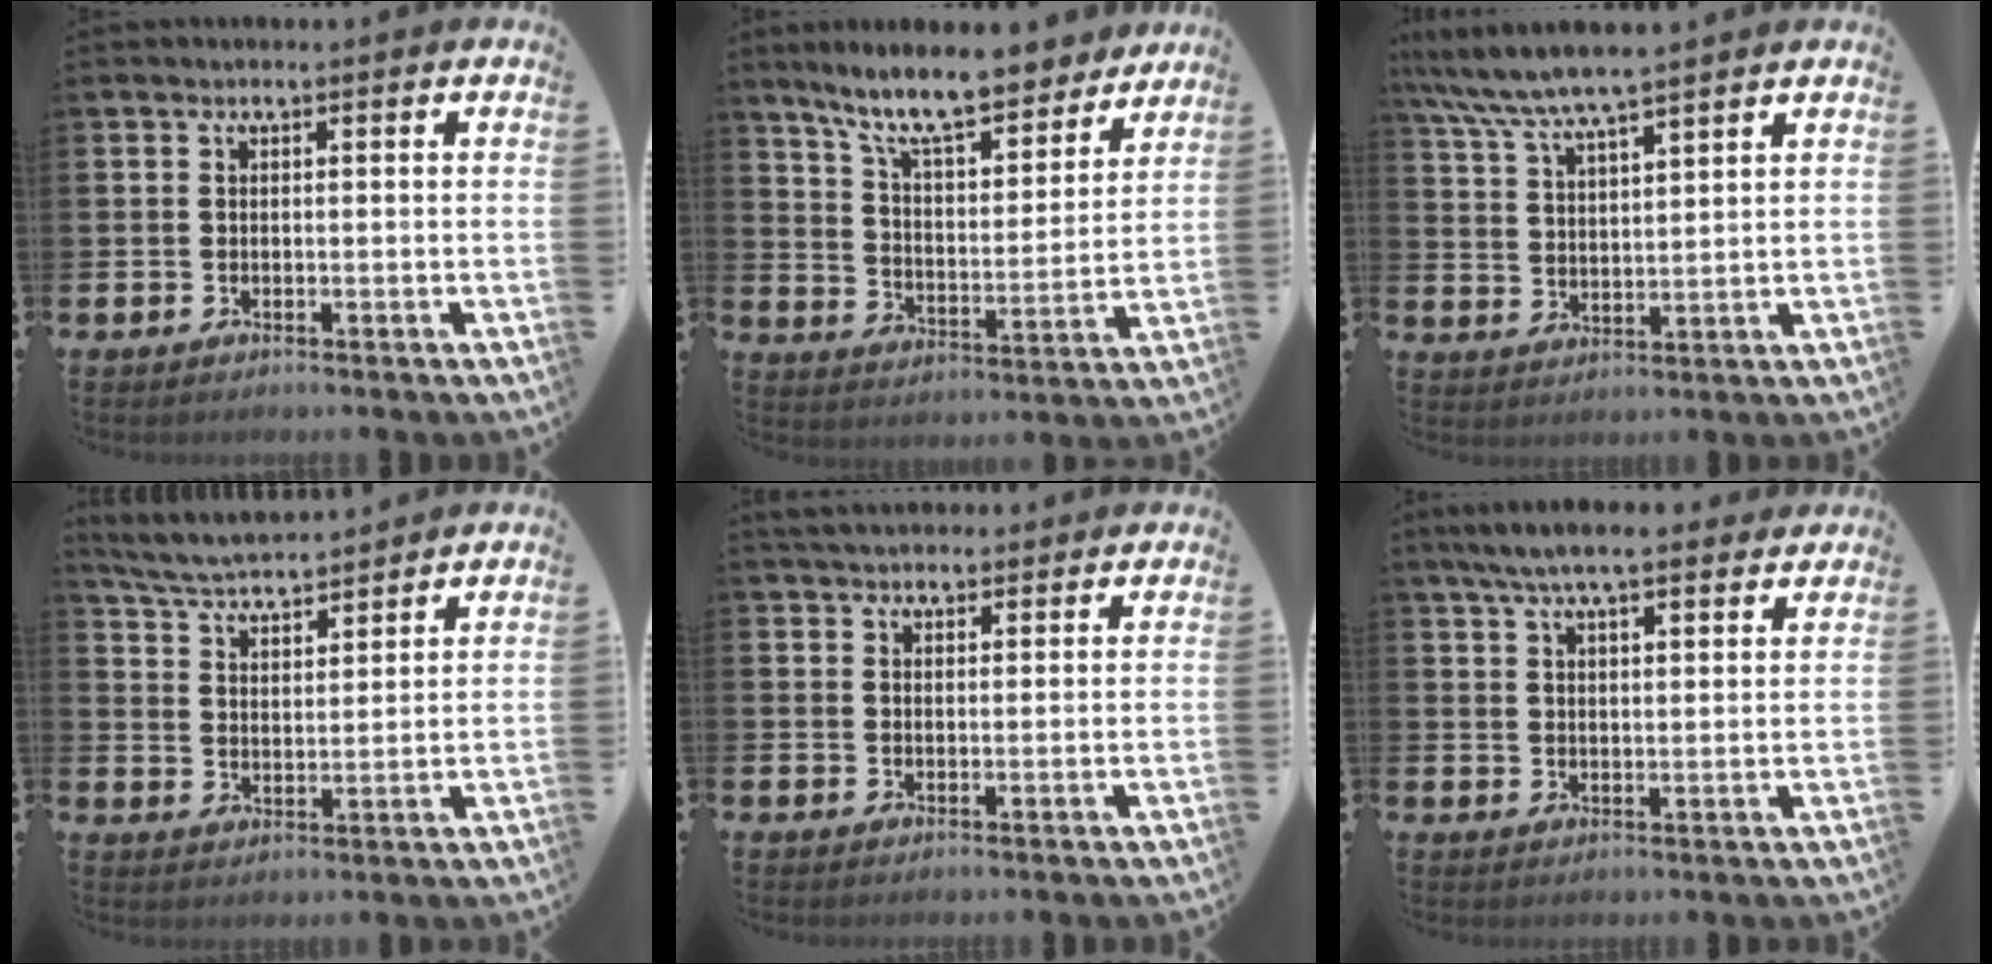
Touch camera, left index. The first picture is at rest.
{"total": 11.5, "force": [10.1, 2.2, 5.1], "torque": [-0.121, -0.059, 0.176]}
{"total": 6.7, "force": [6.3, 0.4, 2.4], "torque": [-0.072, -0.027, 0.112]}
{"total": 5.4, "force": [5.4, 0.3, 0.8], "torque": [-0.042, -0.032, 0.095]}
{"total": 3.6, "force": [3.5, 0.9, 0.4], "torque": [-0.011, -0.011, 0.064]}
{"total": 6.7, "force": [6.1, 1.0, 2.5], "torque": [-0.060, -0.019, 0.111]}